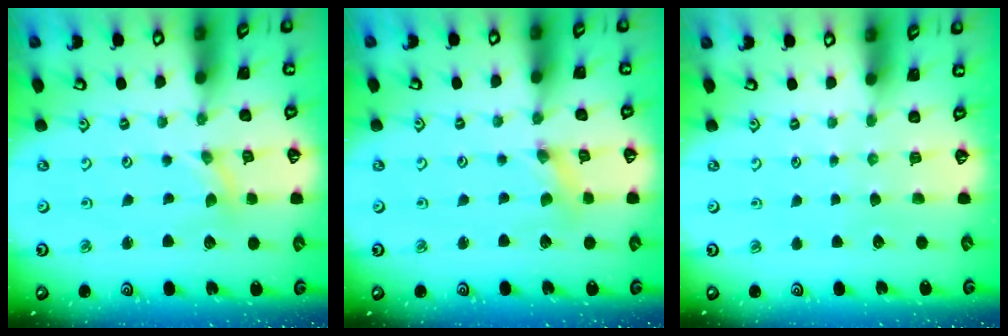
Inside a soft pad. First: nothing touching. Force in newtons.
{"total": 1.4, "press": 1.4, "slide": 0.0}
{"total": 0.0}